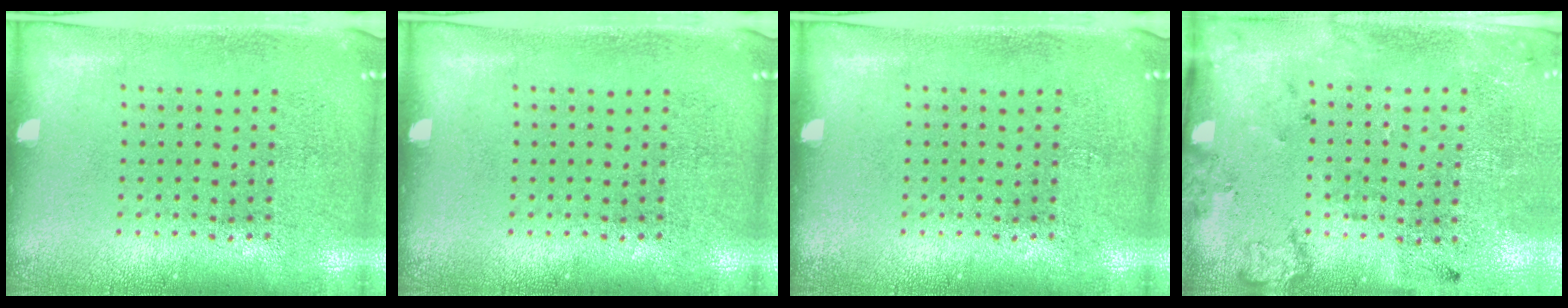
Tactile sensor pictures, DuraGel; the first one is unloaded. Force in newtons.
{"total": 0.0}
{"total": 0.0}
{"total": 2.3, "press": 1.4, "slide": 1.9}